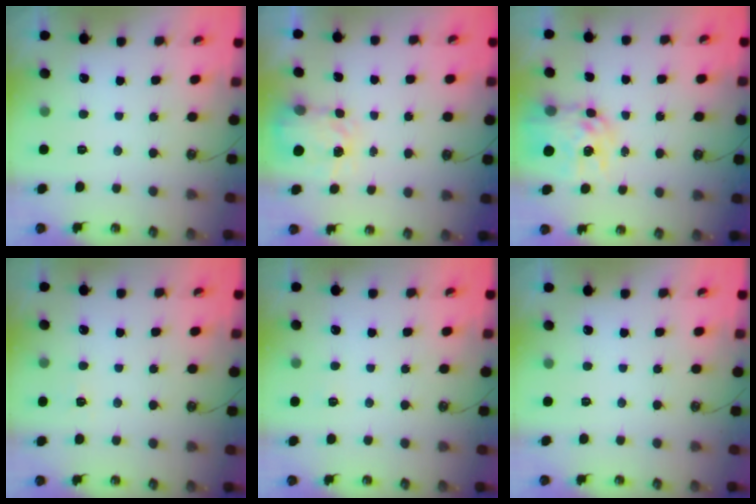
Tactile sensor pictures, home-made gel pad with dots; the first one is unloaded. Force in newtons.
{"total": 3.9, "press": 3.9, "slide": 0.6}
{"total": 11.2, "press": 11.2, "slide": 0.9}
{"total": 2.7, "press": 2.7, "slide": 0.3}
{"total": 2.8, "press": 2.8, "slide": 0.3}
{"total": 0.0}